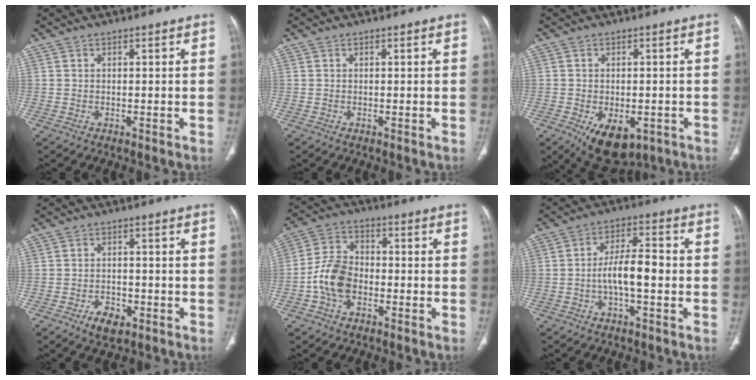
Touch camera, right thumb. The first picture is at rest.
{"total": 0.0}
{"total": 9.8, "force": [-4.4, 5.7, 6.7], "torque": [-0.088, 0.002, -0.052]}
{"total": 4.2, "force": [-2.2, 2.5, 2.6], "torque": [-0.037, 0.010, -0.033]}
{"total": 8.9, "force": [-2.6, 6.2, 5.9], "torque": [-0.107, 0.029, -0.057]}
{"total": 7.9, "force": [-1.4, 2.7, 7.3], "torque": [-0.130, 0.026, -0.029]}